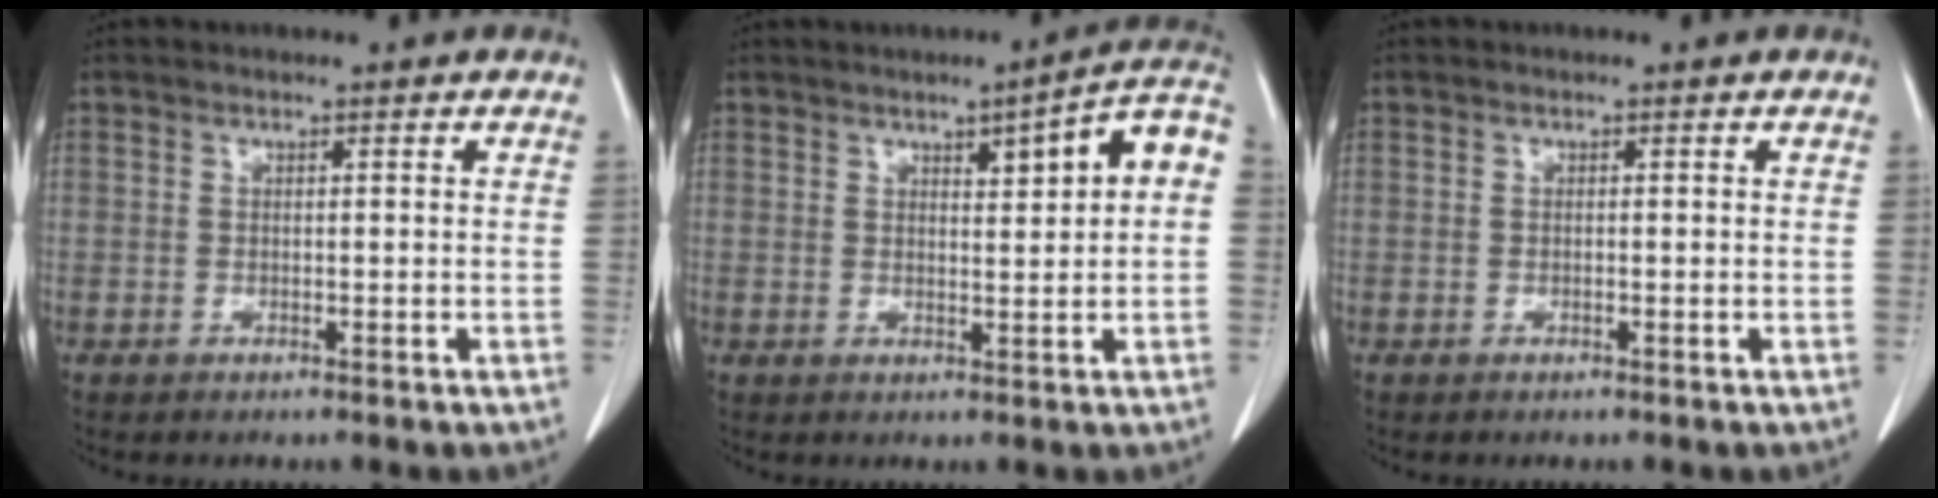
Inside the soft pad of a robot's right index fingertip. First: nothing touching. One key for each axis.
{"total": 7.4, "fx": 1.8, "fy": 0.8, "fz": 7.1, "tx": -0.097, "ty": 0.016, "tz": 0.021}
{"total": 0.0}